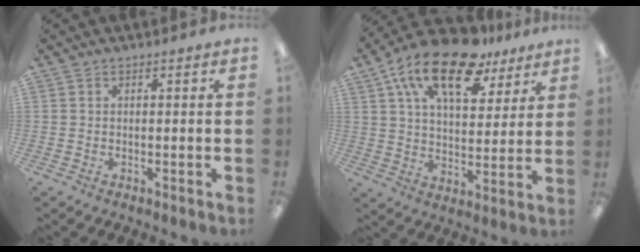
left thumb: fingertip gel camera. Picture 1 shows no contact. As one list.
[{"total": 19.2, "force": [11.9, 8.9, 12.2], "torque": [-0.216, -0.049, 0.205]}]